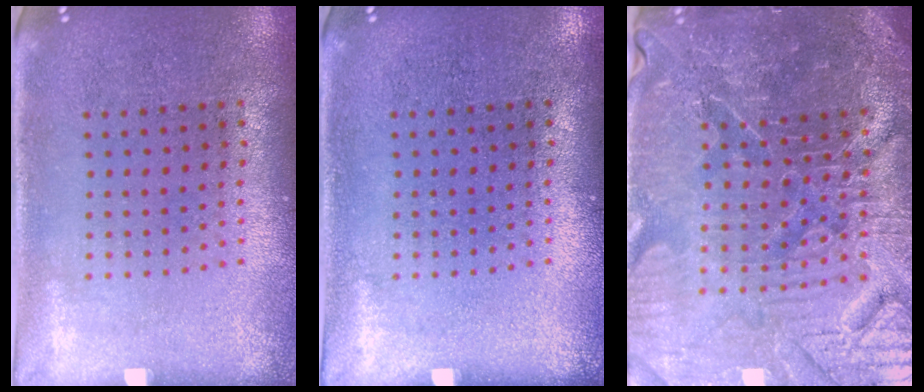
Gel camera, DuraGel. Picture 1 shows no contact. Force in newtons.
{"total": 0.0}
{"total": 5.9, "press": 5.4, "slide": 2.2}